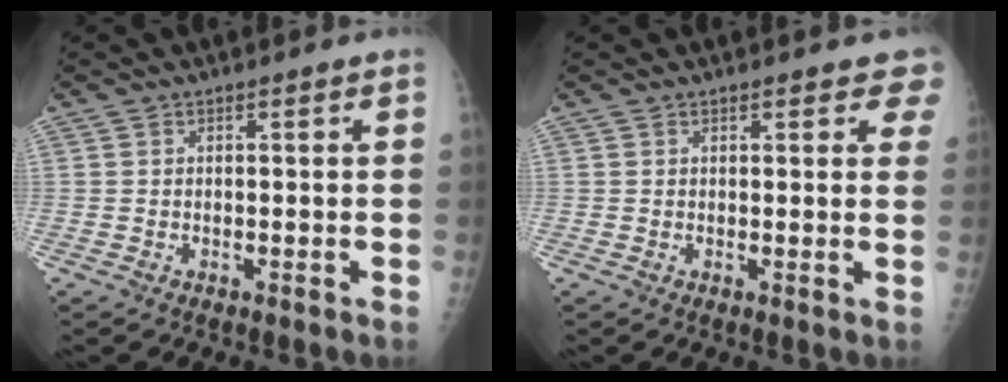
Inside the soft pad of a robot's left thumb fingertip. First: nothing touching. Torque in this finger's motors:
{"motor_torque": [0.02, 0.20, -0.19, 0.04, 0.05]}